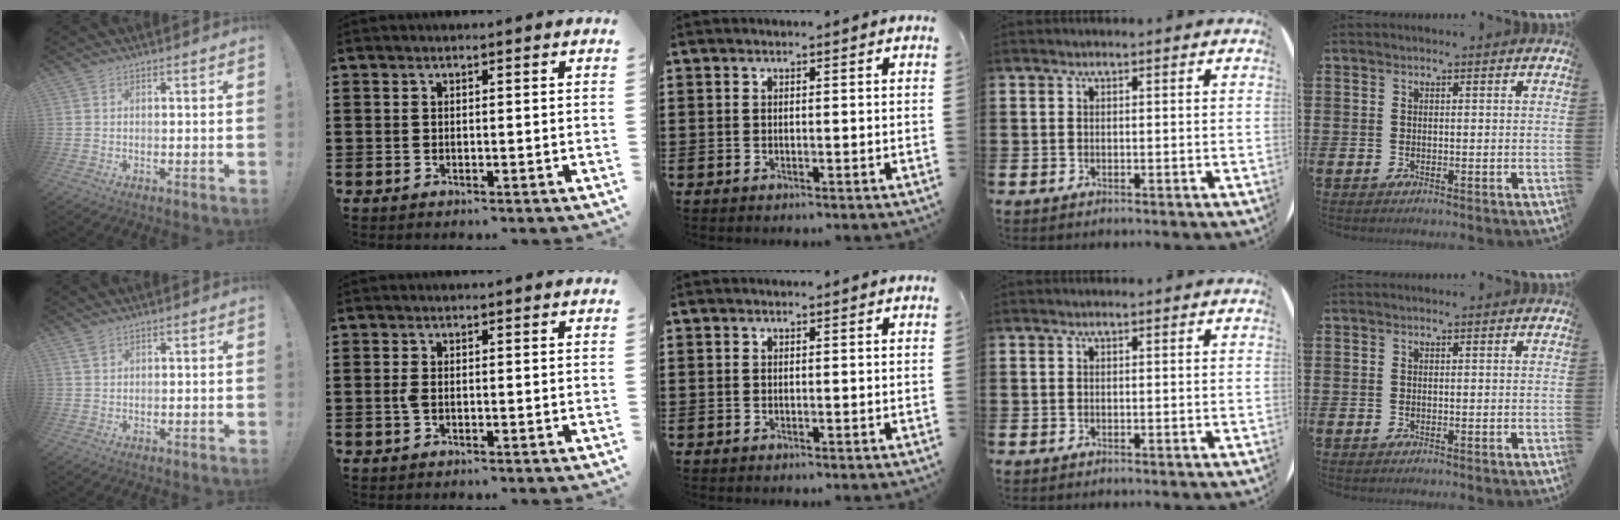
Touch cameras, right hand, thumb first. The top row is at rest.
{"thumb": {"total": 1.8, "force": [1.2, 1.0, 0.9], "torque": [-0.017, 0.000, 0.022]}, "index": {"total": 1.4, "force": [-0.2, 0.6, 1.2], "torque": [-0.031, -0.002, -0.007]}}